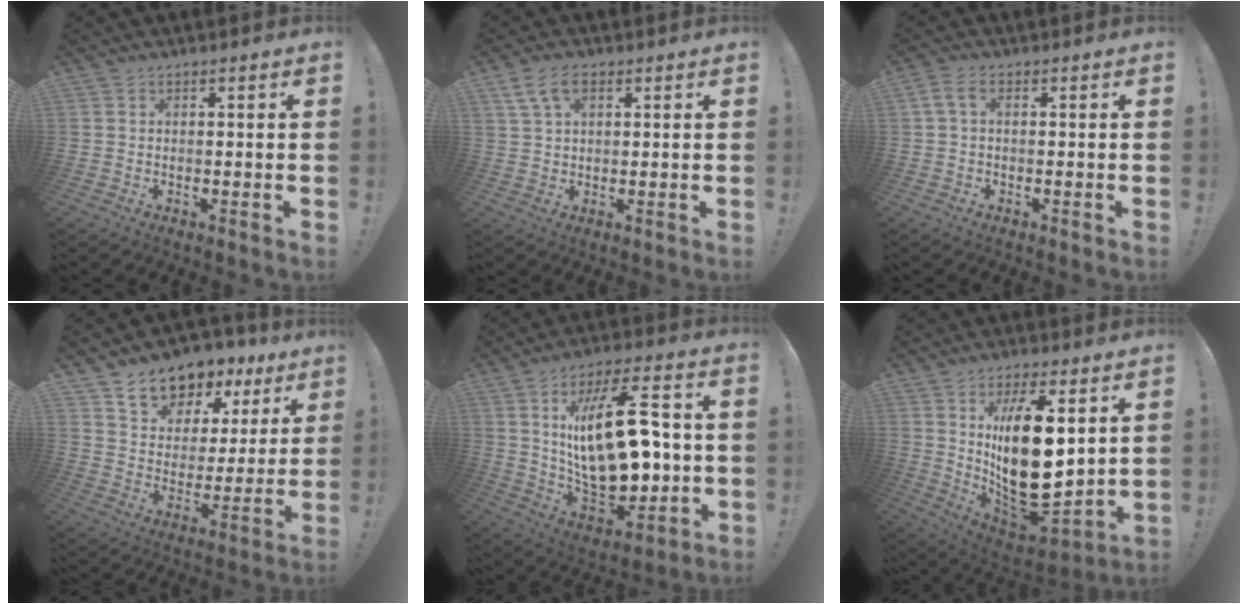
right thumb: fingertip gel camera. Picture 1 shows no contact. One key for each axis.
{"total": 7.4, "fx": 3.5, "fy": 4.2, "fz": 5.1, "tx": -0.084, "ty": 0.001, "tz": 0.068}
{"total": 3.3, "fx": 0.6, "fy": 1.7, "fz": 2.8, "tx": -0.051, "ty": 0.007, "tz": 0.013}
{"total": 10.9, "fx": 8.5, "fy": 6.2, "fz": 2.6, "tx": -0.045, "ty": -0.068, "tz": 0.157}
{"total": 26.3, "fx": 2.8, "fy": 13.0, "fz": 22.8, "tx": -0.400, "ty": -0.014, "tz": 0.048}
{"total": 21.9, "fx": 4.0, "fy": 10.5, "fz": 18.8, "tx": -0.310, "ty": -0.052, "tz": 0.077}